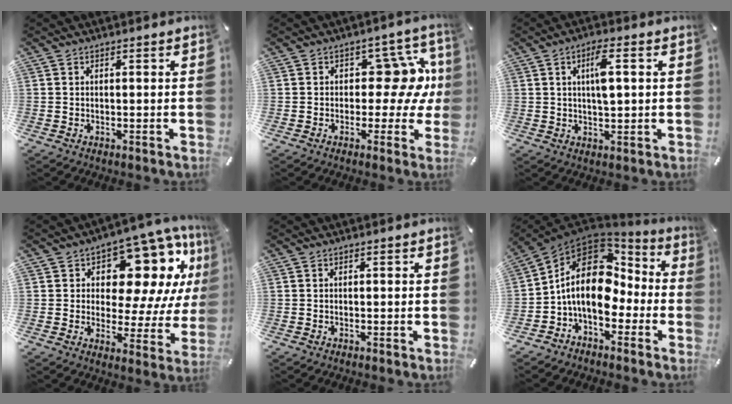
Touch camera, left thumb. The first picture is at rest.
{"total": 13.6, "force": [2.8, 8.7, 10.1], "torque": [-0.126, -0.013, 0.052]}
{"total": 6.7, "force": [1.7, 1.9, 6.2], "torque": [-0.107, -0.001, 0.022]}
{"total": 15.7, "force": [8.4, 8.6, 10.2], "torque": [-0.137, -0.073, 0.140]}
{"total": 0.0}
{"total": 16.3, "force": [0.2, 11.4, 11.6], "torque": [-0.219, 0.003, 0.001]}